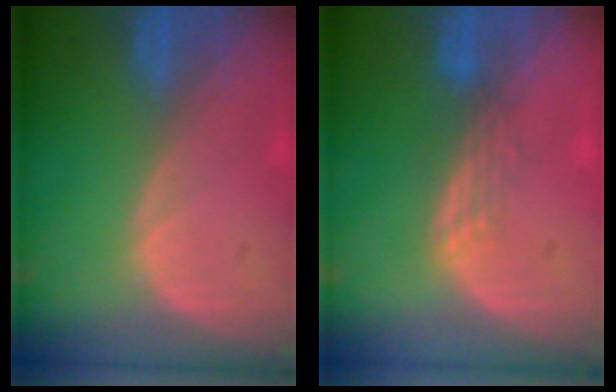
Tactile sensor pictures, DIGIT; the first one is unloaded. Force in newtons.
{"total": 3.0, "press": 2.5, "slide": 1.7}